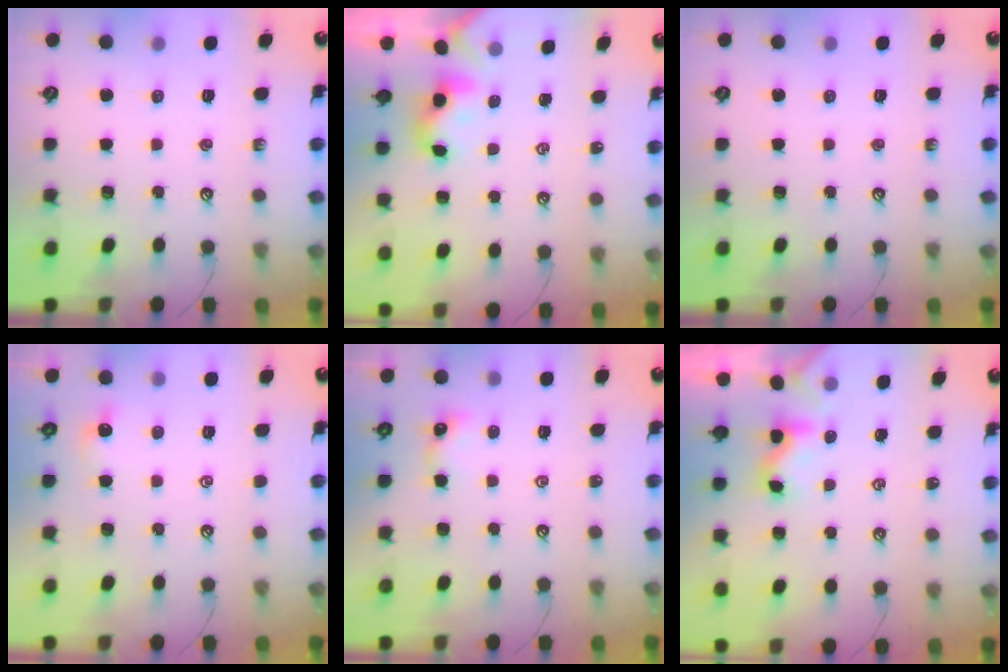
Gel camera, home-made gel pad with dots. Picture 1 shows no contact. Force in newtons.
{"total": 2.3, "press": 2.3, "slide": 0.2}
{"total": 0.0}
{"total": 1.1, "press": 1.0, "slide": 0.4}
{"total": 1.6, "press": 1.6, "slide": 0.4}
{"total": 1.2, "press": 1.1, "slide": 0.5}